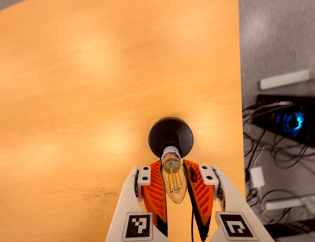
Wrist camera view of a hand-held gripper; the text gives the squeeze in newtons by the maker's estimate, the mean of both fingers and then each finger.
{"total": 20.7, "left": 22.4, "right": 19.0}